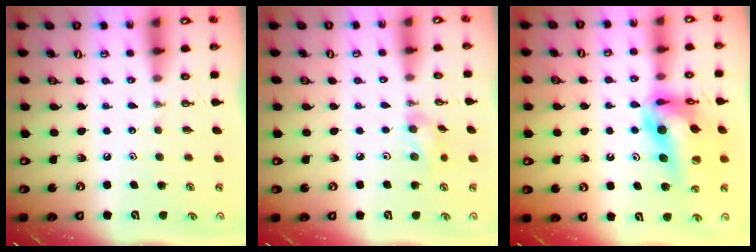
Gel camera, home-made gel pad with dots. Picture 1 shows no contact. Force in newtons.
{"total": 7.8, "press": 7.3, "slide": 2.8}
{"total": 19.1, "press": 19.0, "slide": 2.0}